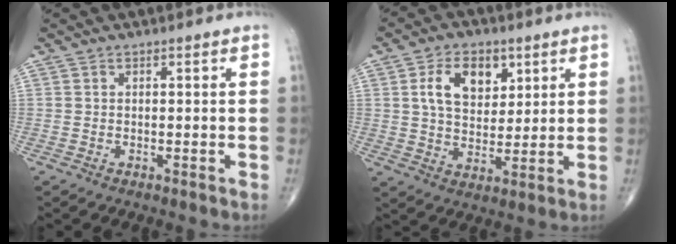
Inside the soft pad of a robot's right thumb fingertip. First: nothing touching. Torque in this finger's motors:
{"motor_torque": [0.97, 1.26, 0.87, 0.41, 0.09]}